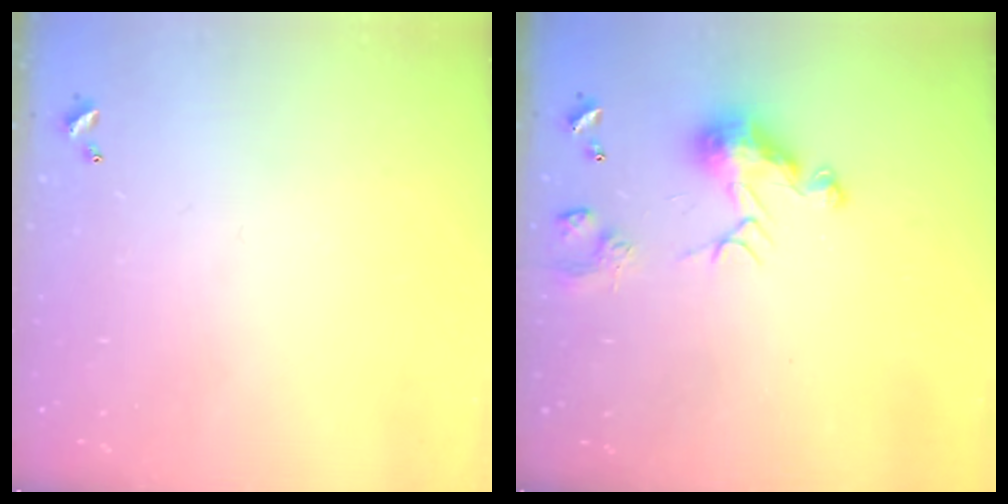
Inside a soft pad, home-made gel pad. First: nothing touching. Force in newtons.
{"total": 7.8, "press": 7.7, "slide": 0.7}